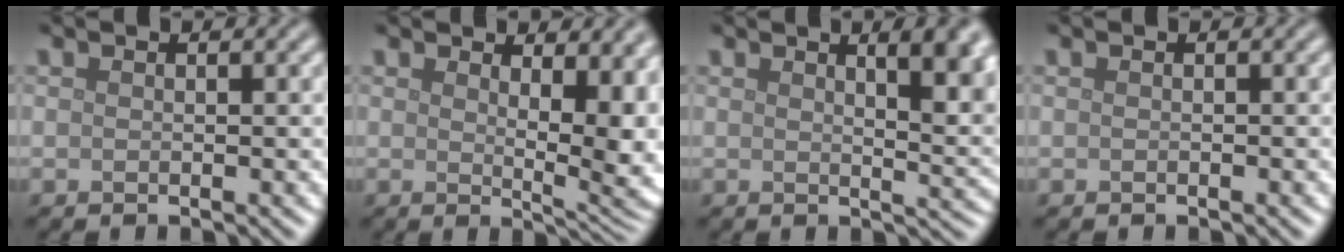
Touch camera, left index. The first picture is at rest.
{"total": 7.9, "force": [2.2, 3.3, 6.8], "torque": [-0.065, -0.005, 0.040]}
{"total": 6.5, "force": [2.7, 2.4, 5.4], "torque": [-0.040, 0.007, 0.032]}
{"total": 0.0}